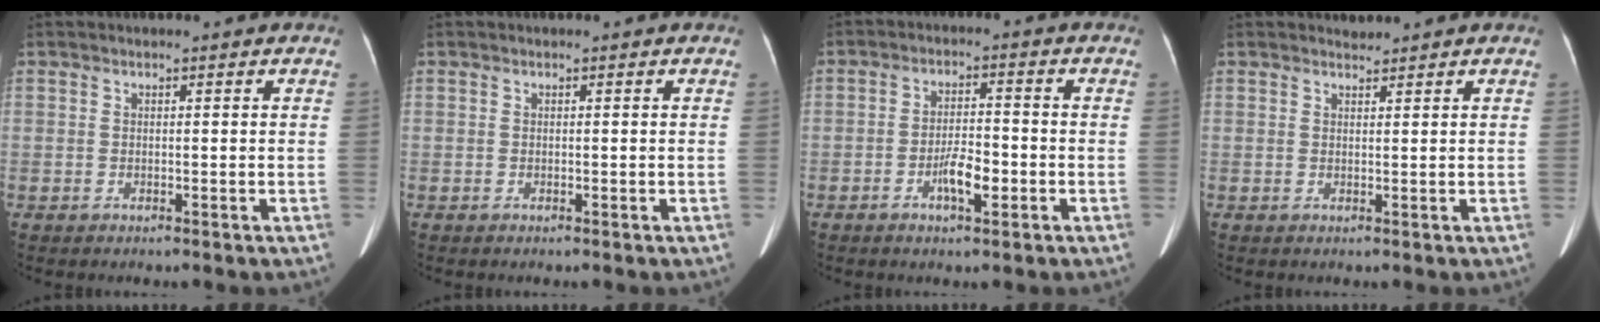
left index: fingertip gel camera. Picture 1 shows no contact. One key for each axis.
{"total": 0.0}
{"total": 4.8, "fx": -2.0, "fy": 1.4, "fz": 4.1, "tx": -0.079, "ty": 0.003, "tz": -0.033}
{"total": 0.9, "fx": 0.8, "fy": -0.1, "fz": -0.3, "tx": -0.007, "ty": -0.002, "tz": 0.015}